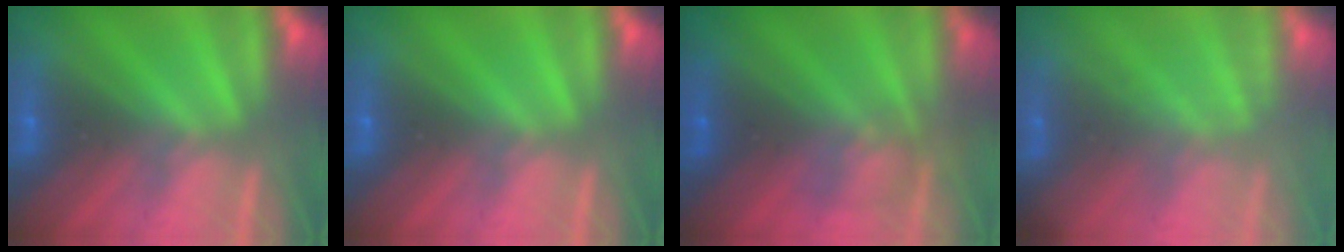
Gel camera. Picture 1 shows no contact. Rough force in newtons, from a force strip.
{"total": 0.0}
{"total": 2.7}
{"total": 2.7}